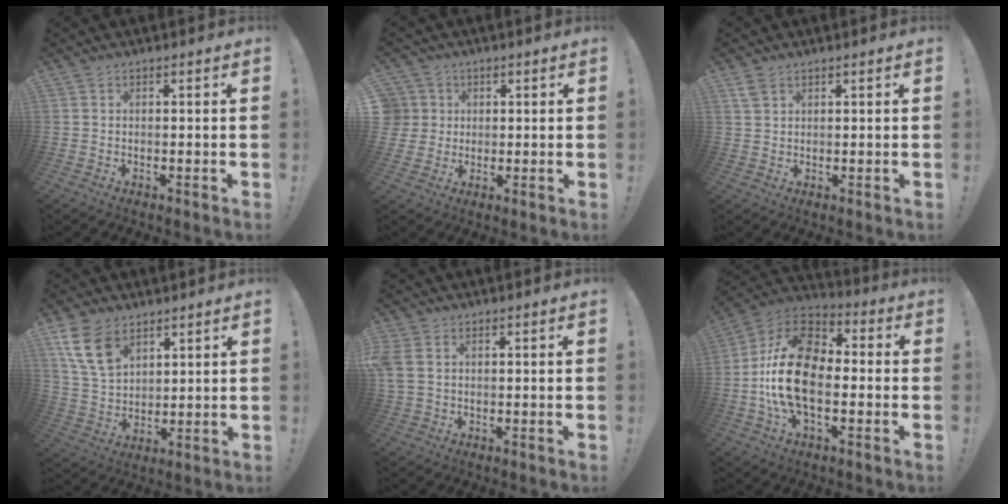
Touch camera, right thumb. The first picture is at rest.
{"total": 5.5, "force": [1.6, 5.2, 0.9], "torque": [-0.032, -0.002, 0.033]}
{"total": 1.9, "force": [1.3, 0.9, 1.1], "torque": [-0.018, -0.003, 0.024]}
{"total": 10.7, "force": [6.2, 6.4, 5.8], "torque": [-0.116, -0.021, 0.123]}
{"total": 4.3, "force": [1.5, 3.0, 2.6], "torque": [-0.070, 0.001, 0.030]}
{"total": 20.4, "force": [-2.8, 12.4, 15.9], "torque": [-0.290, 0.030, -0.041]}